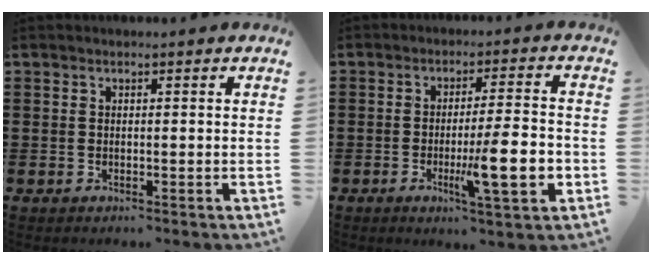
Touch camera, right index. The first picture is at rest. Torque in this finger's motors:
{"motor_torque": [0.46, -0.09, 0.37, 0.12]}